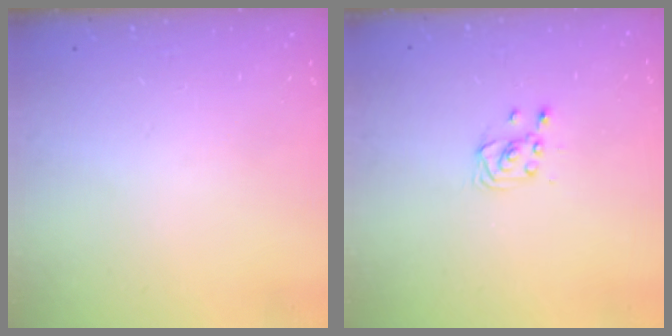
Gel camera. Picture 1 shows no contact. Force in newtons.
{"total": 2.9, "press": 2.9, "slide": 0.4}